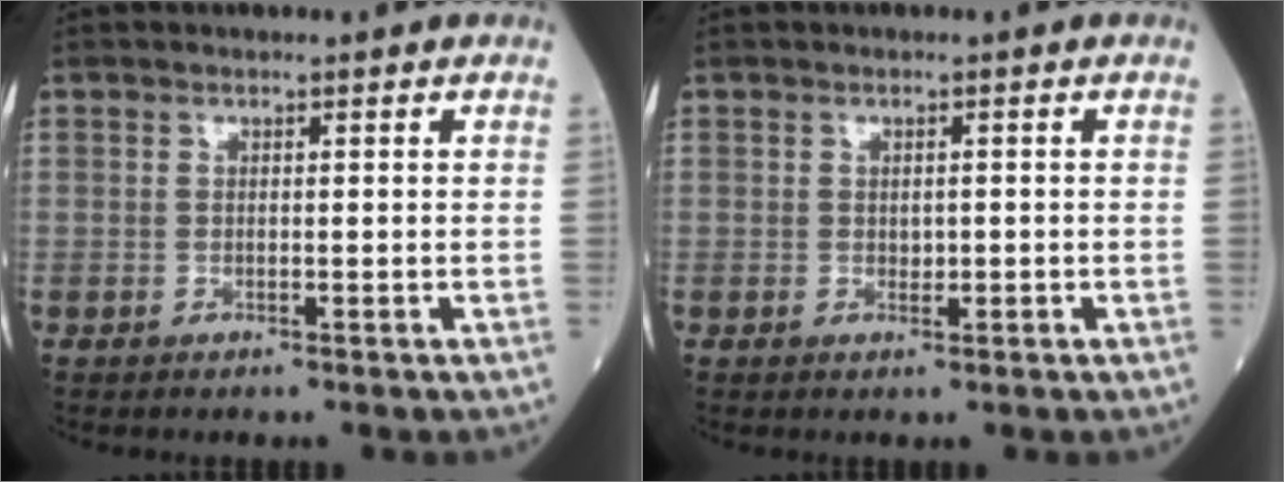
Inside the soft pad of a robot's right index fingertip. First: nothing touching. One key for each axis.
{"total": 1.1, "fx": -0.1, "fy": 0.7, "fz": 0.8, "tx": -0.012, "ty": -0.001, "tz": 0.000}